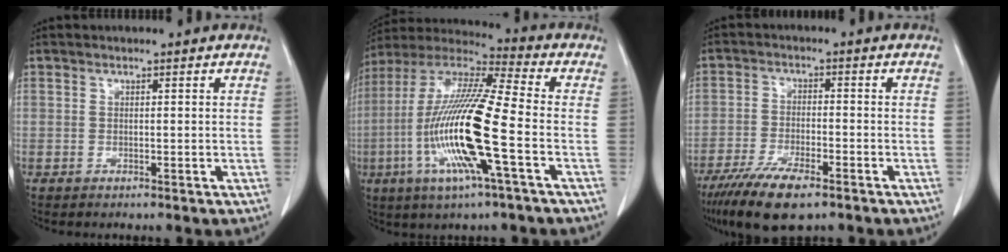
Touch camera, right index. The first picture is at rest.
{"total": 18.4, "force": [-4.8, 0.8, 17.8], "torque": [-0.367, -0.013, -0.100]}
{"total": 9.2, "force": [-5.8, 2.1, 6.9], "torque": [-0.128, -0.019, -0.100]}